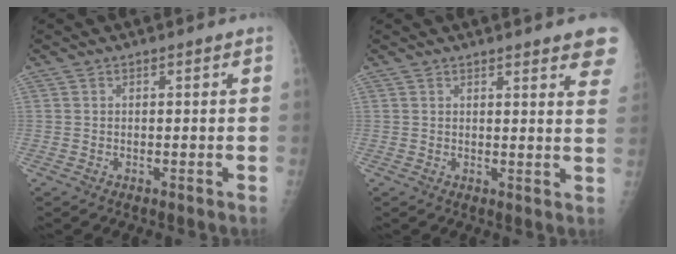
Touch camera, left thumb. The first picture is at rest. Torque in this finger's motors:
{"motor_torque": [-0.12, 0.01, 0.20, -0.05, 0.09]}